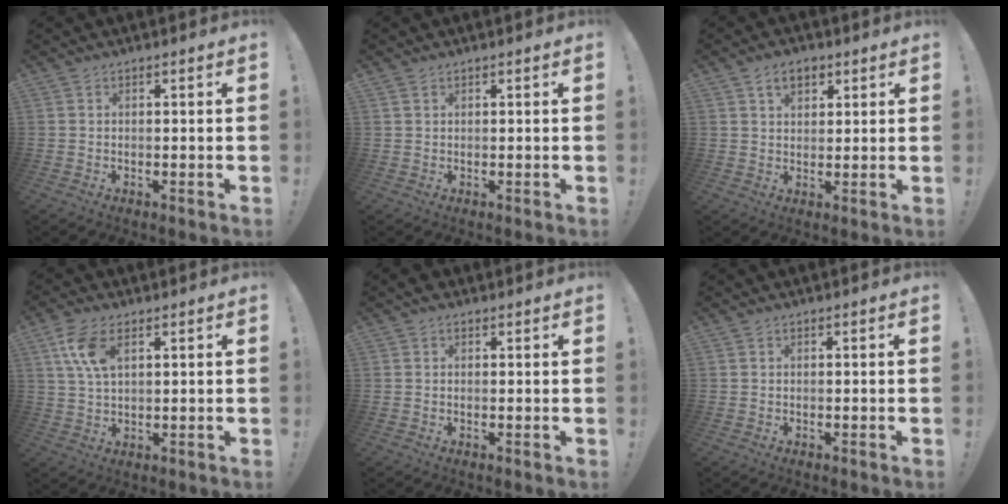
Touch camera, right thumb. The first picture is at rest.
{"total": 0.6, "force": [0.5, 0.4, 0.0], "torque": [-0.004, 0.001, 0.010]}
{"total": 5.6, "force": [3.0, 3.6, 3.1], "torque": [-0.042, -0.003, 0.053]}
{"total": 9.0, "force": [3.9, 4.5, 6.7], "torque": [-0.138, -0.006, 0.072]}
{"total": 1.2, "force": [0.9, 0.7, 0.5], "torque": [-0.004, -0.001, 0.015]}
{"total": 0.0}